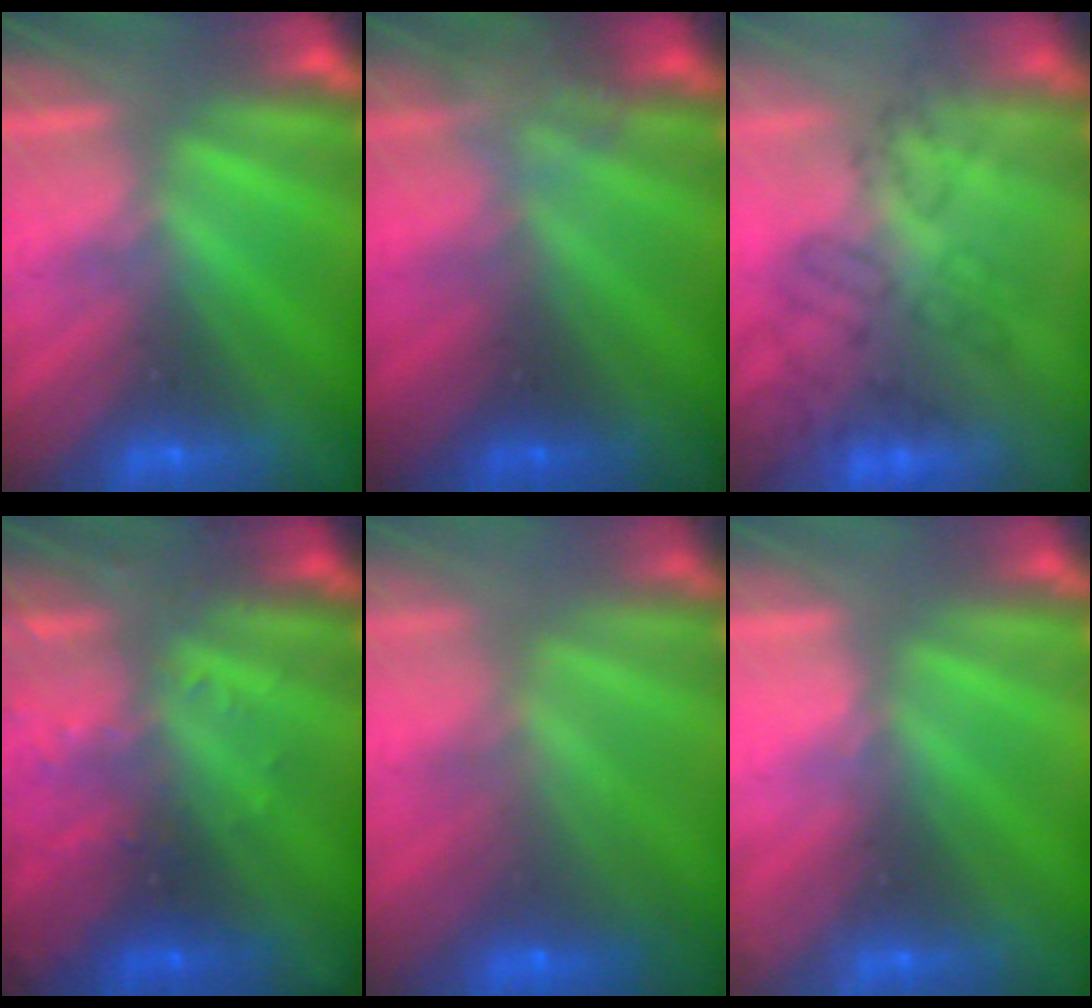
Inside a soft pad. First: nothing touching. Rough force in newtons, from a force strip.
{"total": 2.2}
{"total": 4.6}
{"total": 2.9}
{"total": 7.1}
{"total": 2.3}